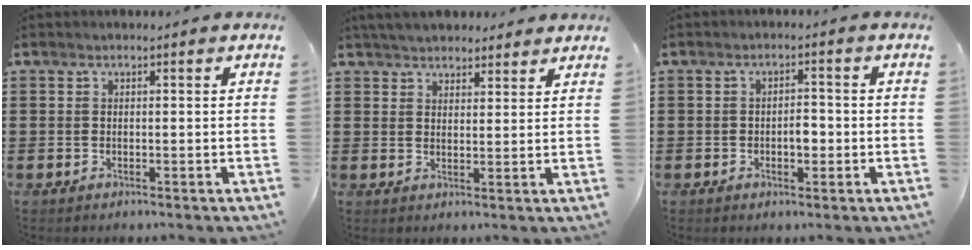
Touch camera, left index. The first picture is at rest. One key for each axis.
{"total": 4.0, "fx": 3.9, "fy": 0.9, "fz": 0.6, "tx": -0.023, "ty": -0.007, "tz": 0.074}
{"total": 2.6, "fx": -0.6, "fy": 1.3, "fz": 2.2, "tx": -0.036, "ty": 0.001, "tz": -0.015}